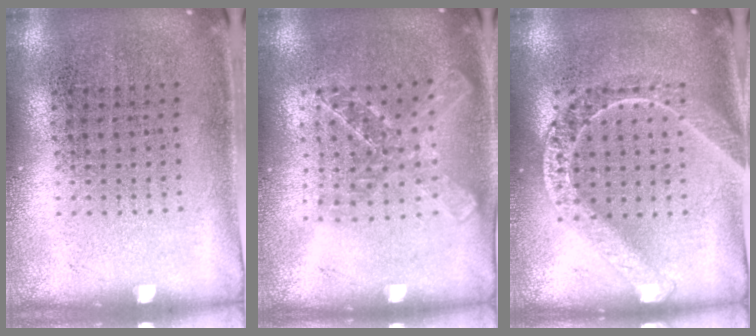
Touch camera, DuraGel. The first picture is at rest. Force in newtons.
{"total": 1.6, "press": 1.4, "slide": 0.7}
{"total": 1.4, "press": 1.4, "slide": 0.2}